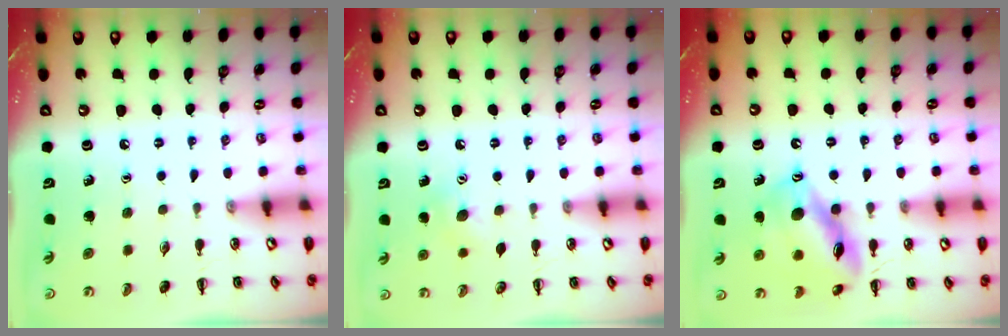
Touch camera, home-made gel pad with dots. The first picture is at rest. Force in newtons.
{"total": 5.6, "press": 5.5, "slide": 1.2}
{"total": 14.6, "press": 14.6, "slide": 1.4}